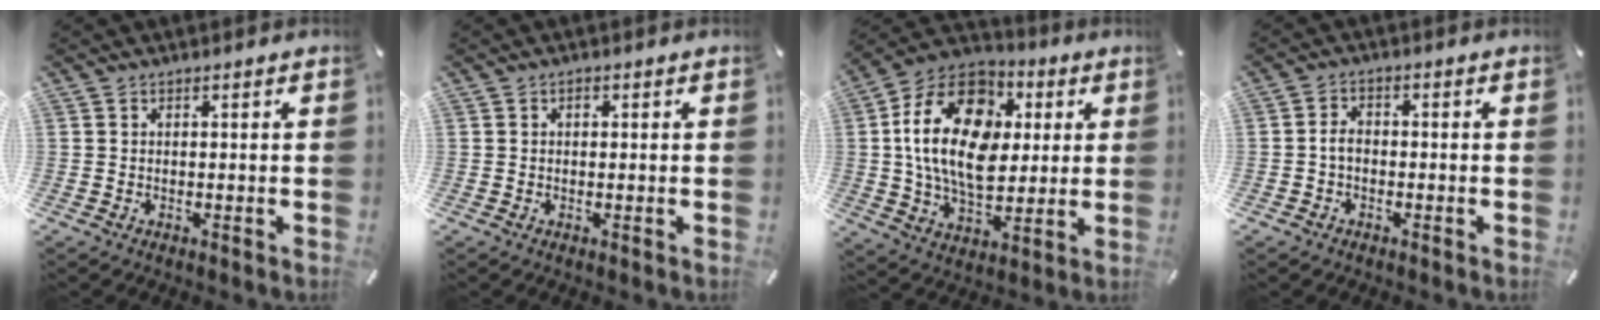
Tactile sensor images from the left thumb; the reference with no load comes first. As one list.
[{"total": 0.9, "force": [0.2, 0.7, 0.5], "torque": [-0.004, 0.000, 0.000]}, {"total": 21.4, "force": [3.3, 15.0, 14.9], "torque": [-0.288, 0.005, 0.053]}, {"total": 3.3, "force": [-0.9, 2.4, 2.1], "torque": [-0.040, 0.008, -0.017]}]